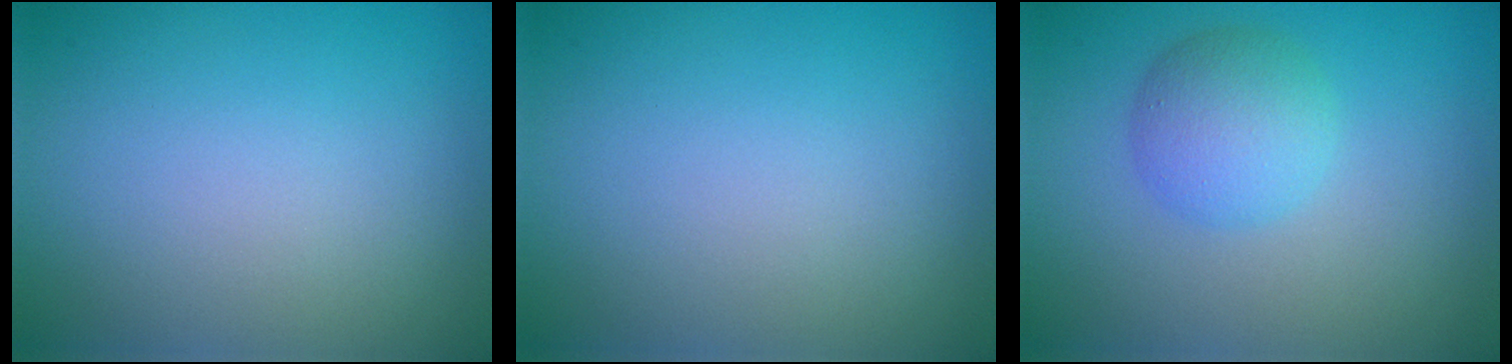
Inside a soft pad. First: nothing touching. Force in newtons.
{"total": 0.0}
{"total": 3.5, "press": 3.5, "slide": 0.1}